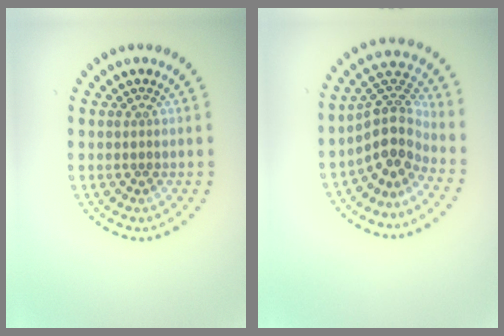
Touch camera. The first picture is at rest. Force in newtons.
{"total": 4.4, "press": 3.2, "slide": 3.0}